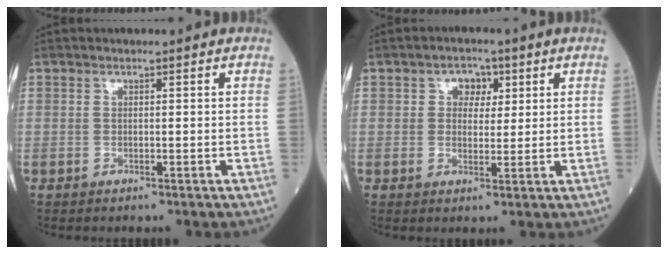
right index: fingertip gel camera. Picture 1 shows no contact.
{"total": 3.7, "force": [1.4, 2.7, 2.1], "torque": [-0.027, 0.009, 0.020]}